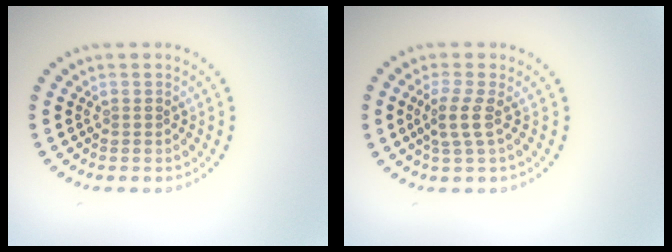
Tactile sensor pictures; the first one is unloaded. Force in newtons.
{"total": 2.2, "press": 1.6, "slide": 1.5}